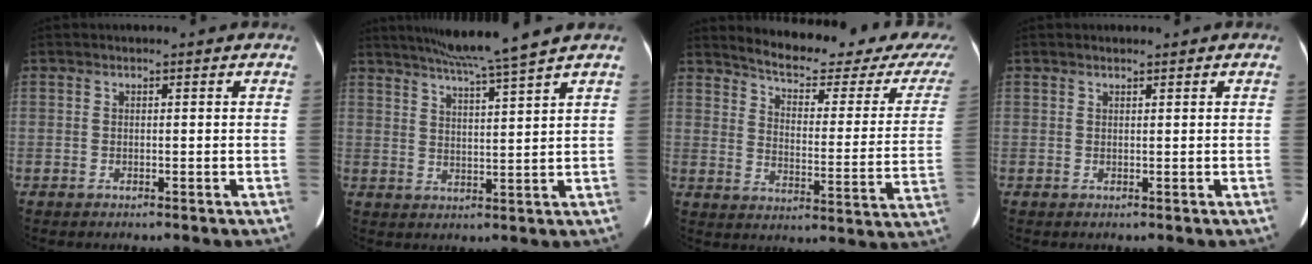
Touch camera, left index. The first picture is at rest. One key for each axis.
{"total": 9.0, "fx": 7.5, "fy": -1.9, "fz": 4.6, "tx": -0.078, "ty": -0.002, "tz": 0.120}
{"total": 20.6, "fx": 18.3, "fy": 2.9, "fz": 9.0, "tx": -0.120, "ty": -0.053, "tz": 0.221}
{"total": 0.8, "fx": 0.7, "fy": 0.2, "fz": 0.3, "tx": -0.012, "ty": 0.003, "tz": 0.012}